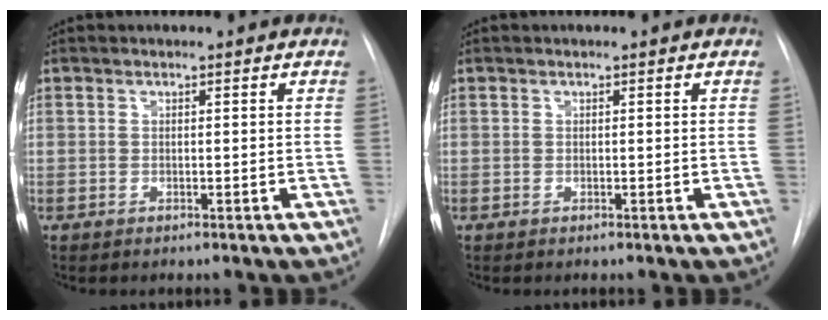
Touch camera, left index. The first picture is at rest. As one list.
[{"total": 0.0}]